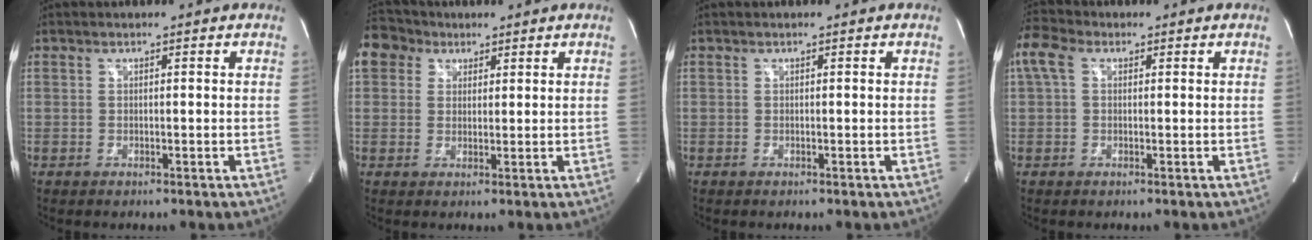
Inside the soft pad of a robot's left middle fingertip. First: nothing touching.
{"total": 7.1, "force": [4.1, 5.6, 1.7], "torque": [-0.040, 0.038, 0.081]}
{"total": 0.0}
{"total": 6.1, "force": [2.2, 4.0, 4.1], "torque": [-0.114, 0.039, 0.043]}